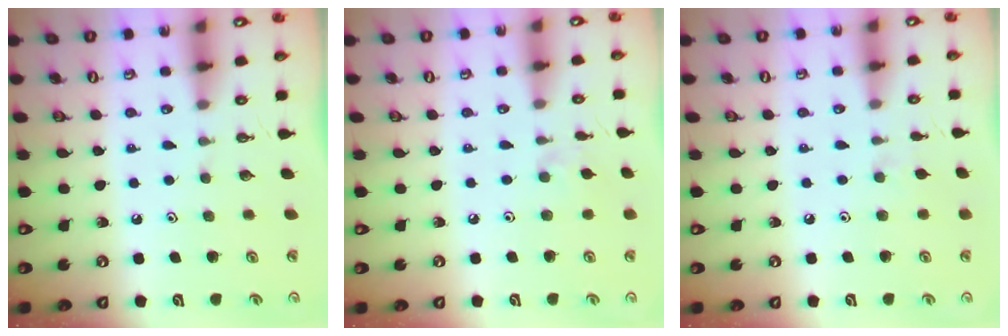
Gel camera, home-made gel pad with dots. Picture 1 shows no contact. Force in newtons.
{"total": 2.1, "press": 2.0, "slide": 0.4}
{"total": 4.5, "press": 4.5, "slide": 0.7}